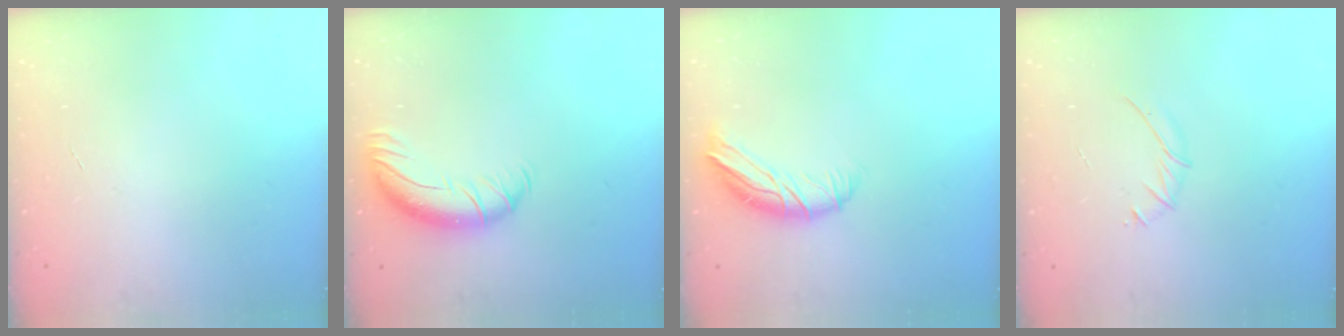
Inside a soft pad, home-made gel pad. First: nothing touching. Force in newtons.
{"total": 10.9, "press": 10.5, "slide": 3.0}
{"total": 8.9, "press": 8.9, "slide": 1.2}
{"total": 3.5, "press": 3.4, "slide": 0.9}